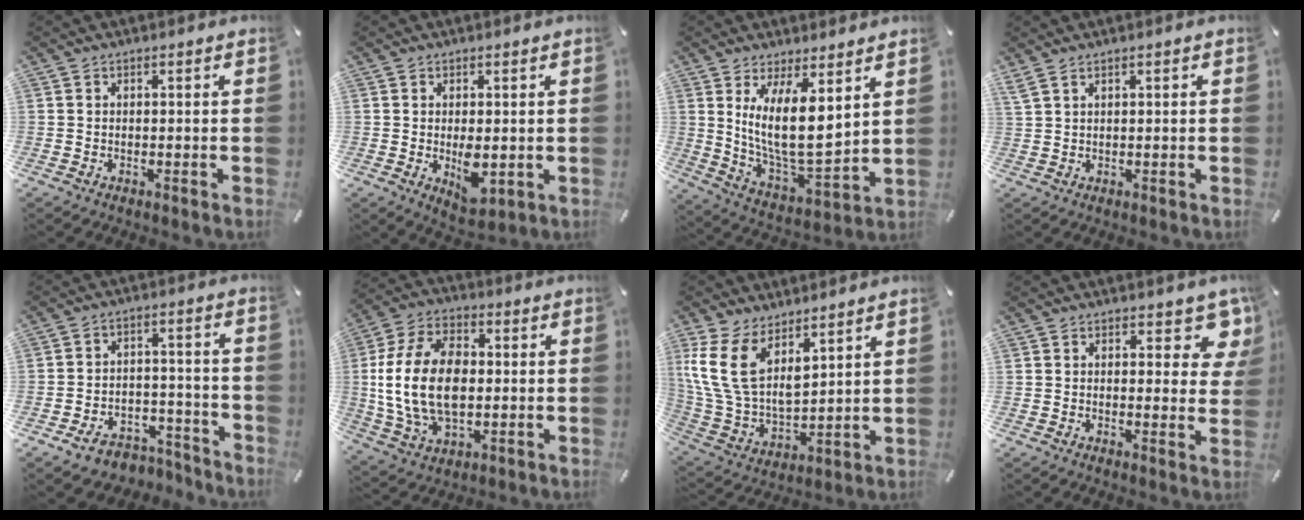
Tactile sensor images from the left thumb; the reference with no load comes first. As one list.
[{"total": 6.3, "force": [-0.5, 3.4, 5.3], "torque": [-0.072, -0.004, -0.006]}, {"total": 14.7, "force": [5.7, 5.9, 12.2], "torque": [-0.244, -0.044, 0.102]}, {"total": 1.9, "force": [1.1, 0.6, 1.4], "torque": [-0.029, -0.001, 0.021]}, {"total": 7.7, "force": [-4.9, 5.3, 2.7], "torque": [-0.035, 0.043, -0.084]}, {"total": 18.1, "force": [0.0, 12.5, 13.1], "torque": [-0.291, 0.007, -0.001]}, {"total": 13.4, "force": [7.3, 8.0, 7.8], "torque": [-0.214, -0.047, 0.139]}, {"total": 8.2, "force": [4.8, 4.0, 5.3], "torque": [-0.041, -0.033, 0.076]}]